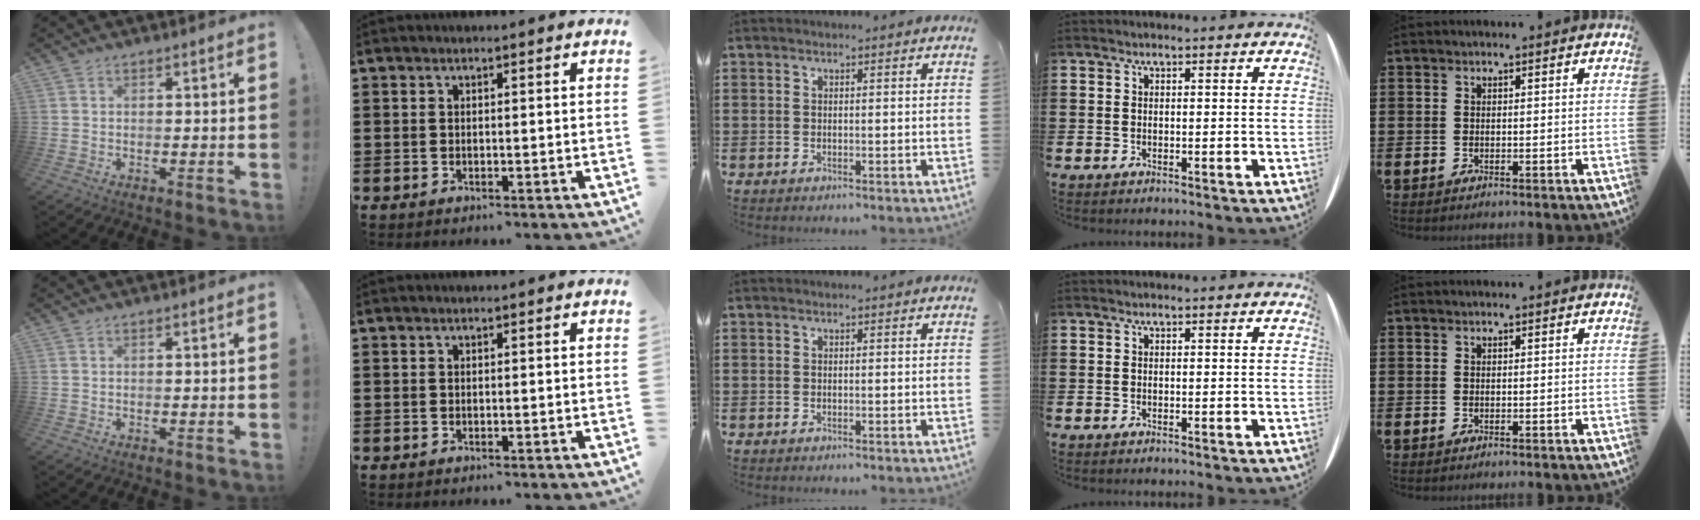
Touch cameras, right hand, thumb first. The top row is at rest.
{}